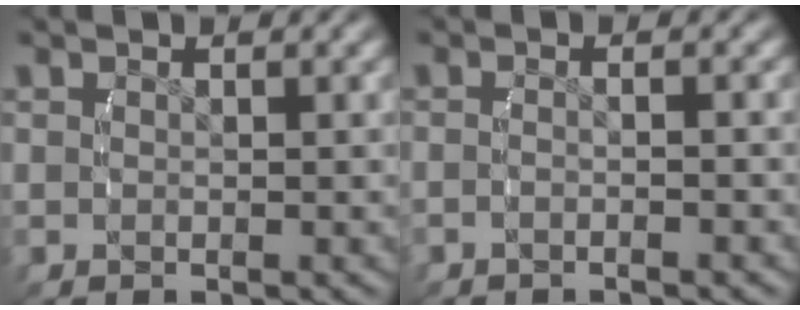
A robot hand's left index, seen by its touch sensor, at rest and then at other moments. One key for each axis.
{"total": 1.6, "fx": -1.2, "fy": 0.2, "fz": 1.1, "tx": -0.021, "ty": 0.005, "tz": -0.025}